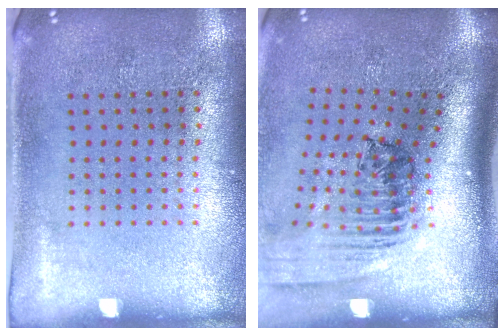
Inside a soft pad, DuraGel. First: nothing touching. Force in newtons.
{"total": 2.5, "press": 1.8, "slide": 1.7}